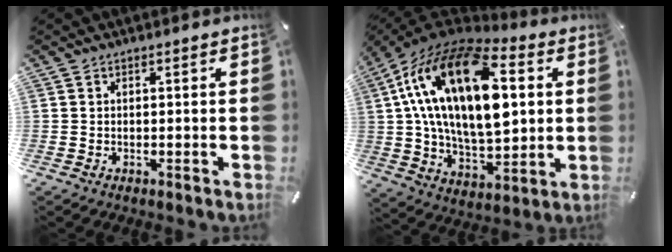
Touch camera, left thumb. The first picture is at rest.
{"total": 27.8, "force": [6.7, 15.7, 22.0], "torque": [-0.415, -0.019, 0.108]}